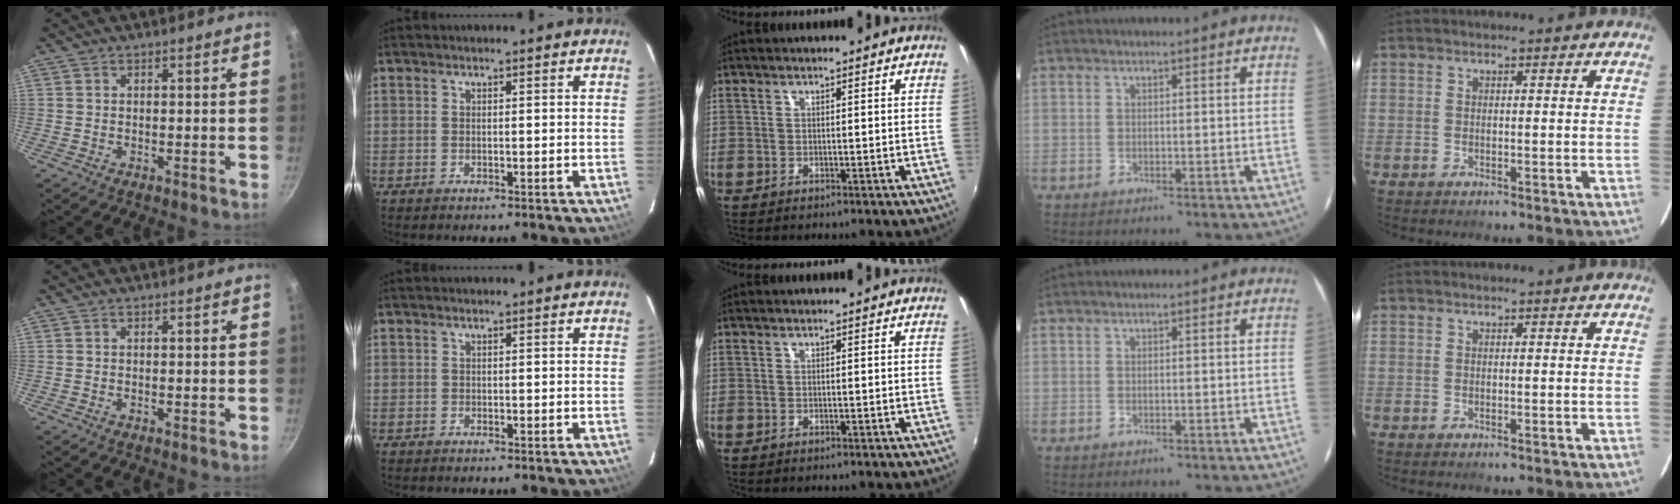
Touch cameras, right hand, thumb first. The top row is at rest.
{}